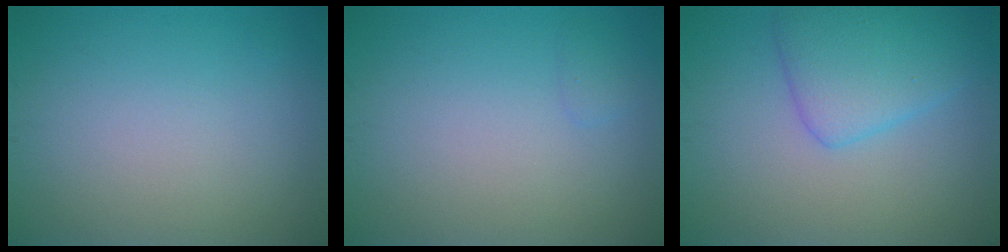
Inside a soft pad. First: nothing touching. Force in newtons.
{"total": 0.6, "press": 0.6, "slide": 0.1}
{"total": 4.5, "press": 4.5, "slide": 0.2}